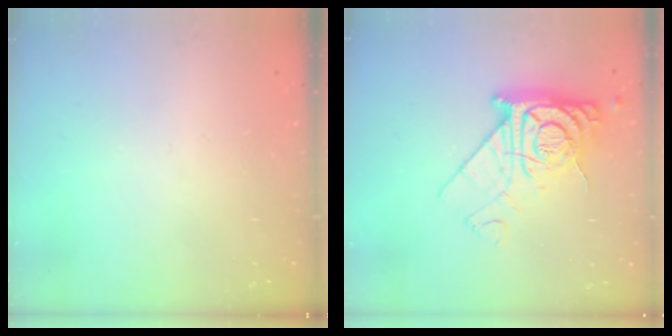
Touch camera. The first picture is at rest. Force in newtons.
{"total": 13.8, "press": 13.7, "slide": 1.3}